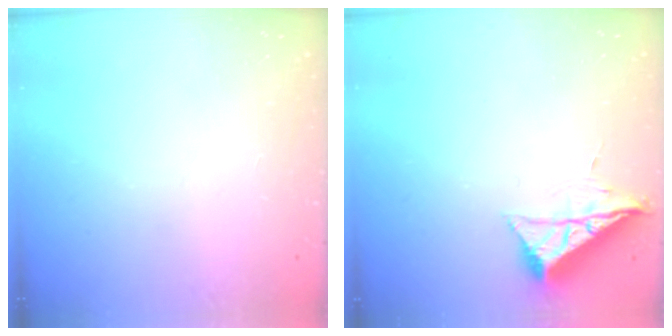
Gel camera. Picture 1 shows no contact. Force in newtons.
{"total": 7.4, "press": 7.4, "slide": 0.3}